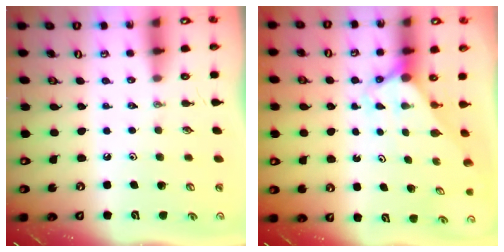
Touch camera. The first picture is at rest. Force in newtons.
{"total": 2.5, "press": 2.5, "slide": 0.3}